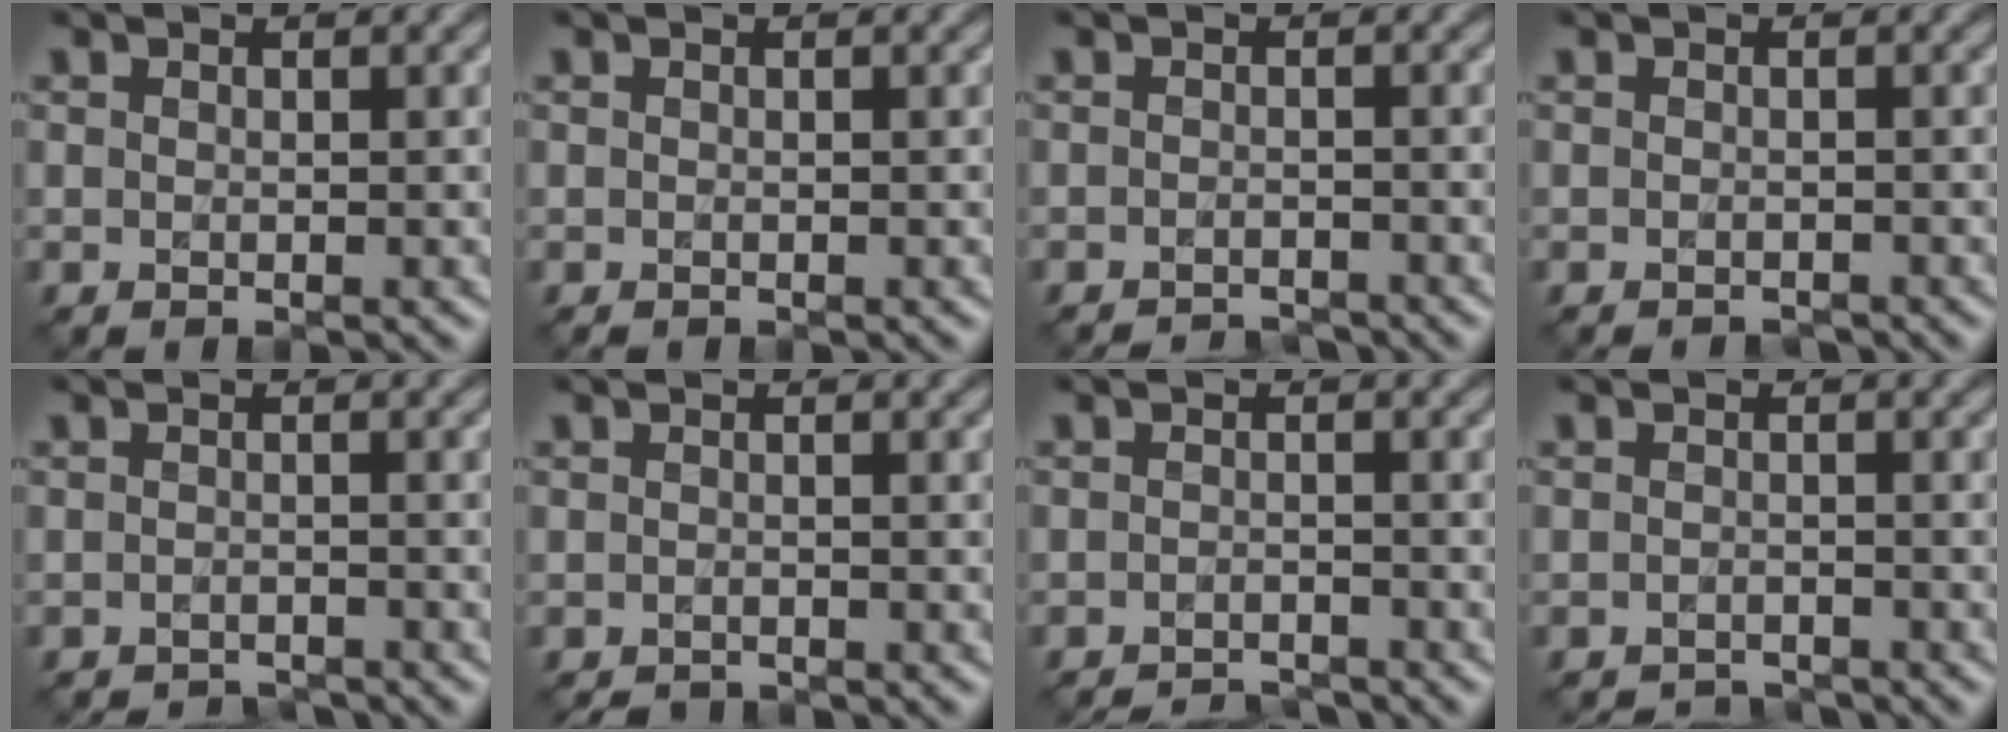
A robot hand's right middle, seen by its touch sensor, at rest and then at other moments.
{"total": 0.0}
{"total": 2.3, "force": [-2.2, -0.1, -0.2], "torque": [0.009, -0.009, -0.038]}
{"total": 1.1, "force": [-1.1, 0.0, 0.0], "torque": [0.000, -0.009, -0.019]}
{"total": 2.5, "force": [-2.5, 0.0, -0.3], "torque": [0.010, -0.009, -0.040]}
{"total": 1.4, "force": [-1.4, 0.3, 0.1], "torque": [0.003, -0.009, -0.022]}
{"total": 3.2, "force": [-3.1, 0.1, 0.3], "torque": [0.008, -0.003, -0.051]}
{"total": 2.6, "force": [-2.5, 0.0, -0.3], "torque": [0.012, -0.007, -0.041]}